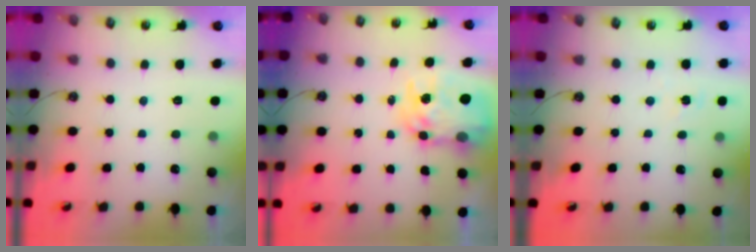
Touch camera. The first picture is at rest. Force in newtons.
{"total": 10.2, "press": 10.2, "slide": 1.0}
{"total": 3.9, "press": 3.9, "slide": 0.4}